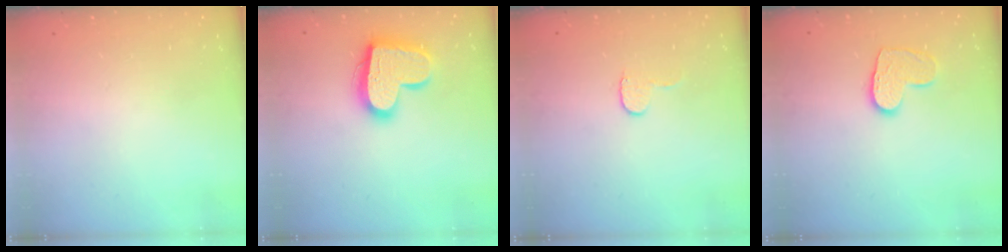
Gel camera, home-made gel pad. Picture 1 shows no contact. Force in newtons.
{"total": 17.4, "press": 17.3, "slide": 1.4}
{"total": 5.2, "press": 5.1, "slide": 0.5}
{"total": 9.1, "press": 9.1, "slide": 0.2}